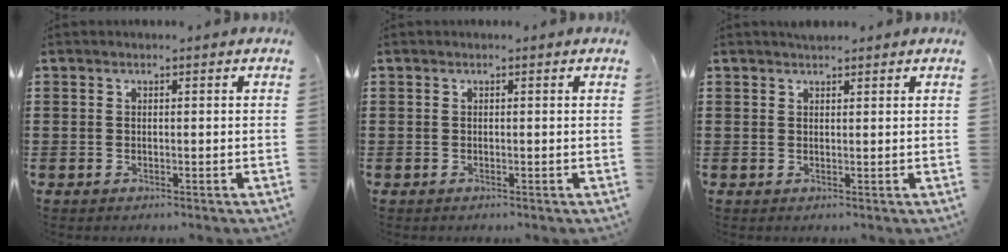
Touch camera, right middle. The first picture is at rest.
{"total": 0.0}
{"total": 1.2, "force": [1.1, 0.4, 0.1], "torque": [-0.004, 0.003, 0.021]}